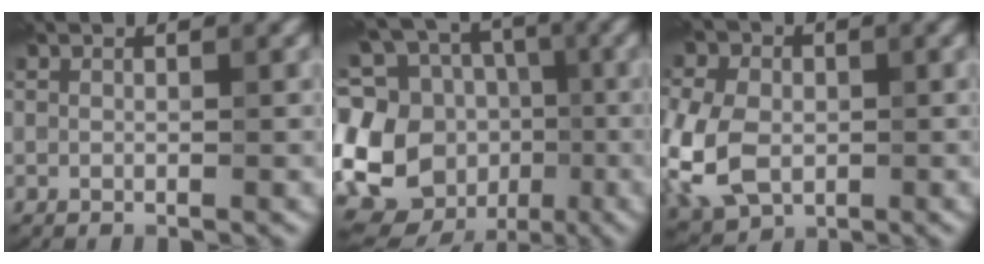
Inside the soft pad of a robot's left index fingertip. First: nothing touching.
{"total": 16.3, "force": [-0.7, 14.4, 7.7], "torque": [-0.189, 0.029, -0.022]}
{"total": 10.8, "force": [-1.7, 8.4, 6.7], "torque": [-0.152, -0.011, -0.058]}